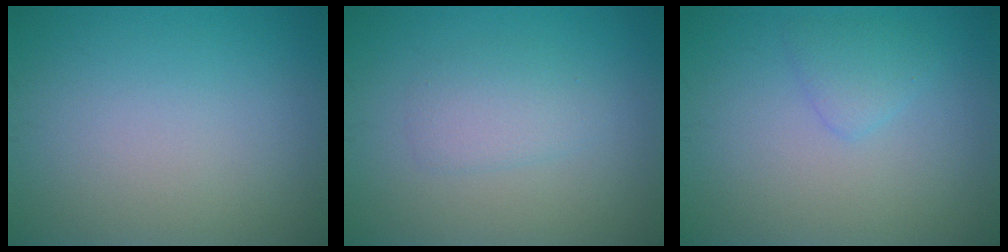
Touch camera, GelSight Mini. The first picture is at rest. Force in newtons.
{"total": 1.9, "press": 1.9, "slide": 0.1}
{"total": 1.6, "press": 1.6, "slide": 0.1}